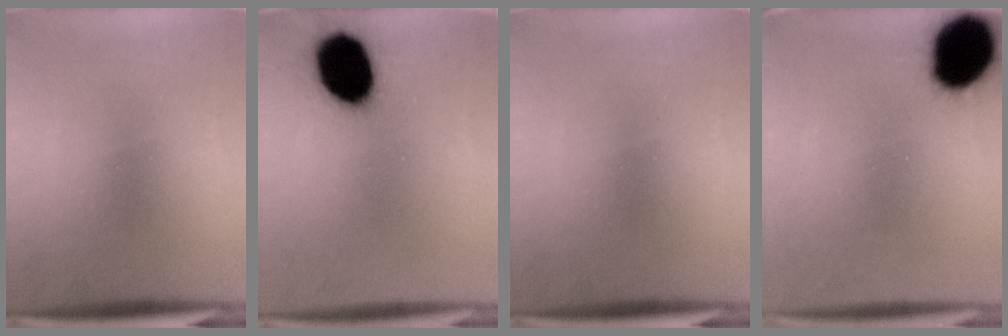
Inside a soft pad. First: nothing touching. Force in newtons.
{"total": 17.7}
{"total": 0.0}
{"total": 18.7}